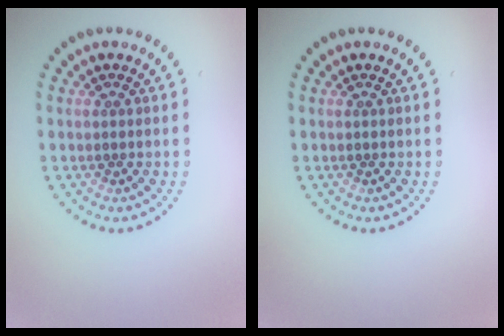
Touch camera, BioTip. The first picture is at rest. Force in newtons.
{"total": 0.0}